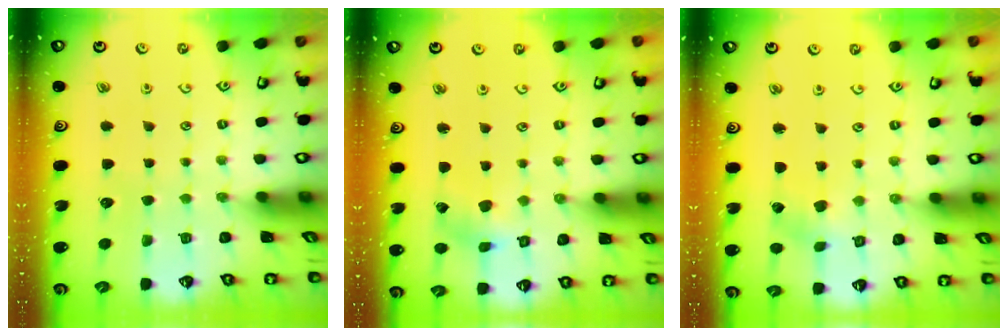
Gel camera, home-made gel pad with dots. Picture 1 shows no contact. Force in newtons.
{"total": 3.1, "press": 3.1, "slide": 0.4}
{"total": 1.7, "press": 1.7, "slide": 0.2}